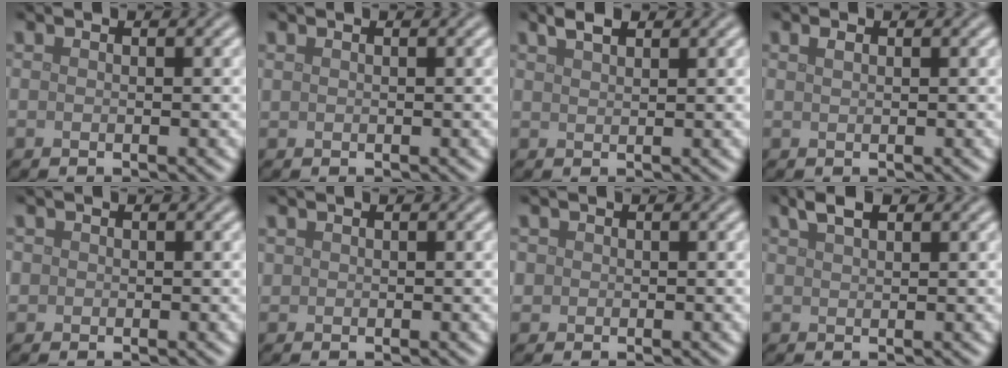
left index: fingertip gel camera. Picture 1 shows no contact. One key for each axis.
{"total": 0.0}
{"total": 1.8, "fx": 1.5, "fy": 0.5, "fz": 1.0, "tx": -0.015, "ty": 0.005, "tz": 0.027}
{"total": 0.7, "fx": 0.4, "fy": 0.3, "fz": 0.5, "tx": -0.010, "ty": 0.002, "tz": 0.009}
{"total": 0.9, "fx": 0.1, "fy": 0.8, "fz": 0.1, "tx": 0.004, "ty": 0.000, "tz": -0.001}
{"total": 0.5, "fx": 0.4, "fy": 0.4, "fz": 0.0, "tx": 0.003, "ty": -0.001, "tz": 0.011}
{"total": 0.9, "fx": 0.1, "fy": 0.9, "fz": 0.1, "tx": 0.004, "ty": -0.001, "tz": 0.001}
{"total": 2.3, "fx": 1.6, "fy": 0.7, "fz": 1.4, "tx": -0.023, "ty": 0.007, "tz": 0.030}